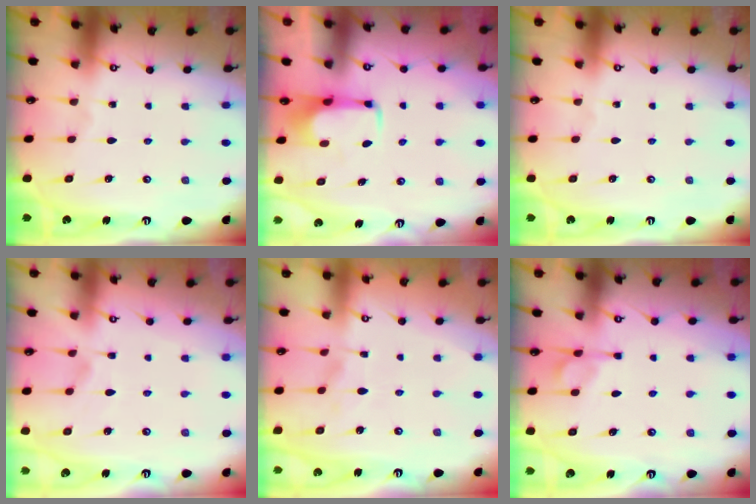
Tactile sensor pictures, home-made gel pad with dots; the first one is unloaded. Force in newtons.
{"total": 2.0, "press": 2.0, "slide": 0.4}
{"total": 0.0}
{"total": 2.9, "press": 2.6, "slide": 1.2}
{"total": 2.0, "press": 1.9, "slide": 0.8}
{"total": 5.3, "press": 5.3, "slide": 0.7}